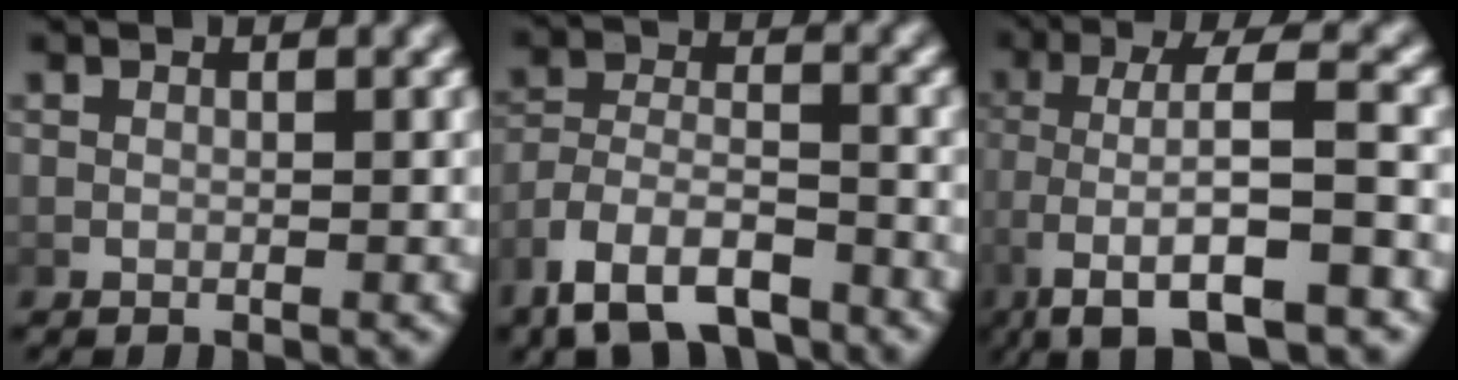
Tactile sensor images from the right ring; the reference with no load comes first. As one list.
[{"total": 7.3, "force": [-5.2, 3.8, 3.4], "torque": [-0.084, -0.034, -0.077]}, {"total": 8.2, "force": [-3.2, 3.6, 6.6], "torque": [-0.147, -0.025, -0.033]}]